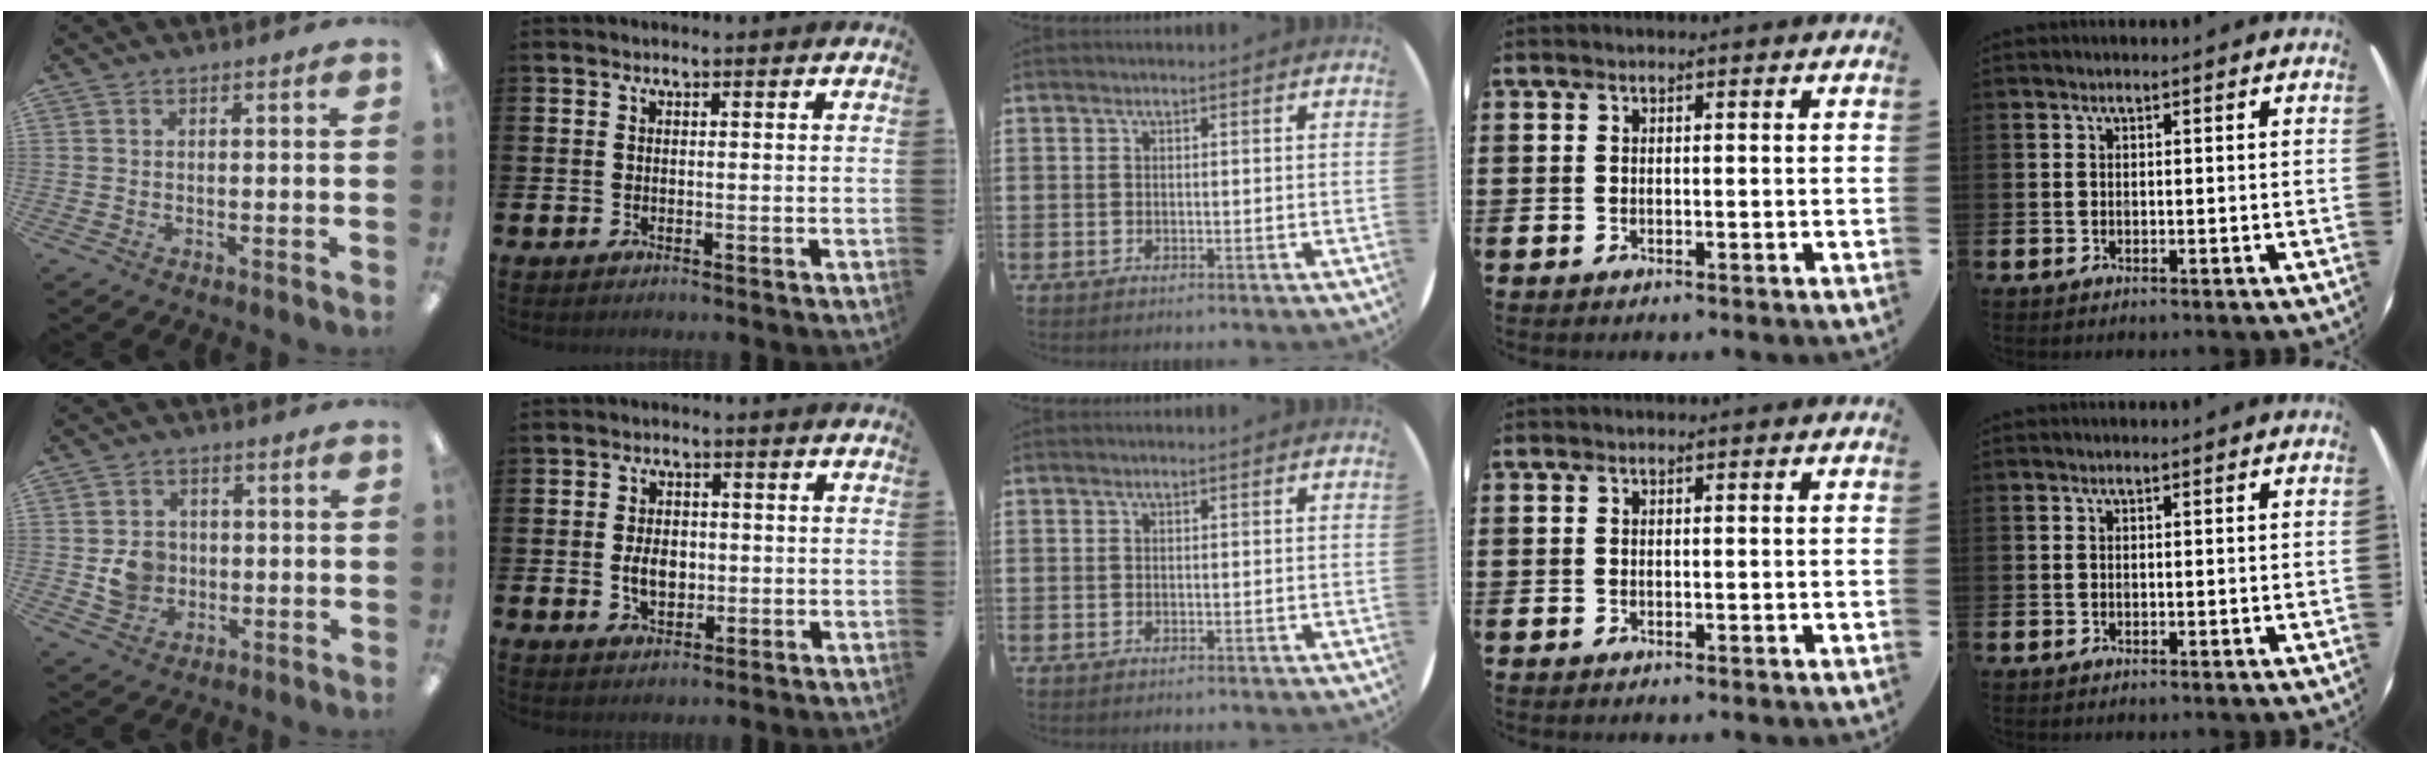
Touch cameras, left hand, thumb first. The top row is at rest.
{"thumb": {"total": 6.2, "force": [-0.4, 5.7, 2.6], "torque": [-0.030, 0.007, -0.003]}, "index": {"total": 4.1, "force": [-0.2, 2.8, 2.9], "torque": [-0.036, -0.001, -0.012]}}